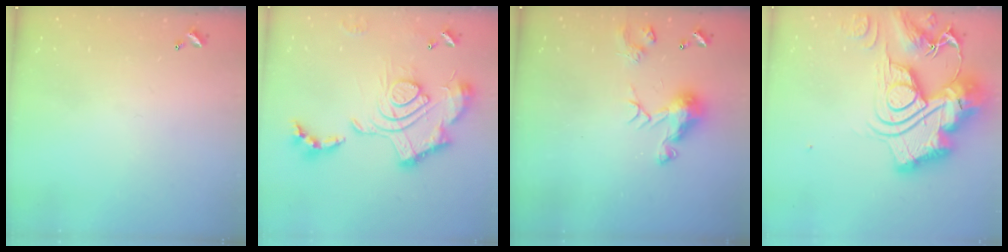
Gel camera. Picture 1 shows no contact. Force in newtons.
{"total": 2.5, "press": 1.9, "slide": 1.7}
{"total": 7.8, "press": 7.7, "slide": 0.7}
{"total": 0.6, "press": 0.6, "slide": 0.0}